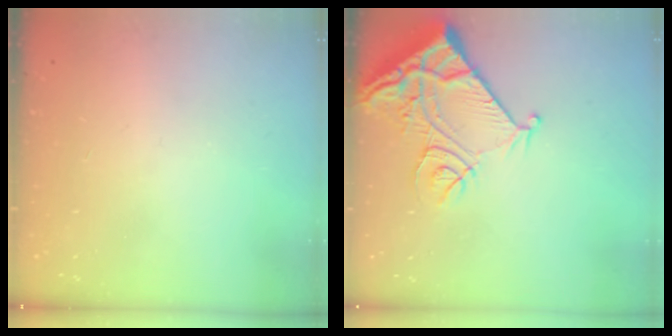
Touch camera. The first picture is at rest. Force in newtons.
{"total": 13.6, "press": 13.5, "slide": 1.7}